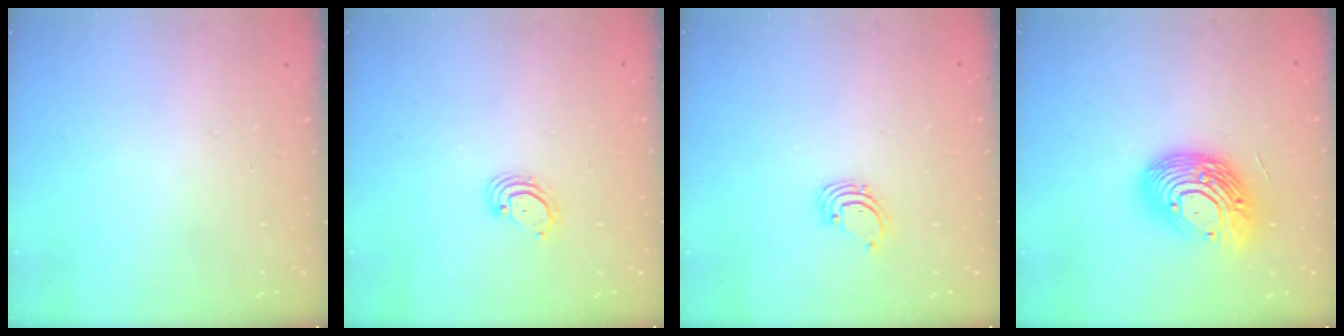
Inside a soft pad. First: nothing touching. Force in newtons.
{"total": 3.0, "press": 3.0, "slide": 0.3}
{"total": 1.4, "press": 1.4, "slide": 0.1}
{"total": 17.8, "press": 17.7, "slide": 1.4}